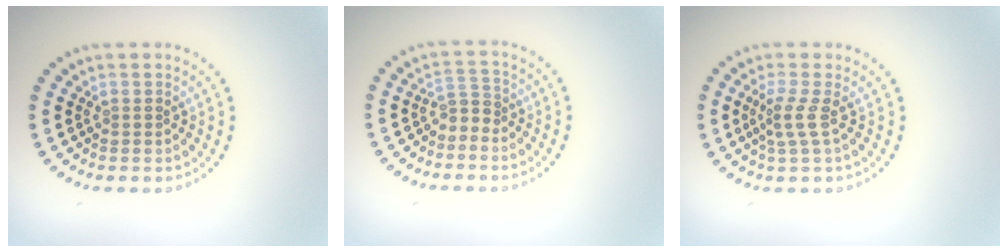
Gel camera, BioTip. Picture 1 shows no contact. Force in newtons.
{"total": 1.6, "press": 1.1, "slide": 1.2}
{"total": 2.0, "press": 1.4, "slide": 1.5}